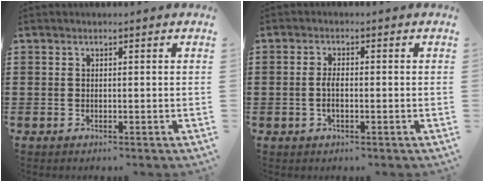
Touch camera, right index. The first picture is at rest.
{"total": 2.3, "force": [-0.4, 0.5, 2.2], "torque": [-0.057, -0.009, -0.011]}